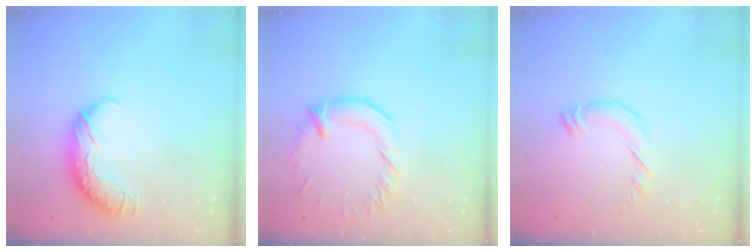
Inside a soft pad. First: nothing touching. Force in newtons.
{"total": 1.4, "press": 0.7, "slide": 1.2}
{"total": 4.4, "press": 4.4, "slide": 0.3}